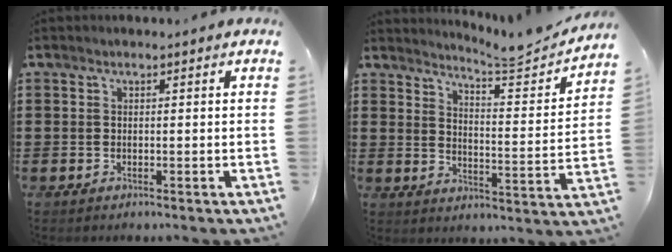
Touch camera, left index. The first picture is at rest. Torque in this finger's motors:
{"motor_torque": [-0.55, -0.18, -0.17, -0.16]}